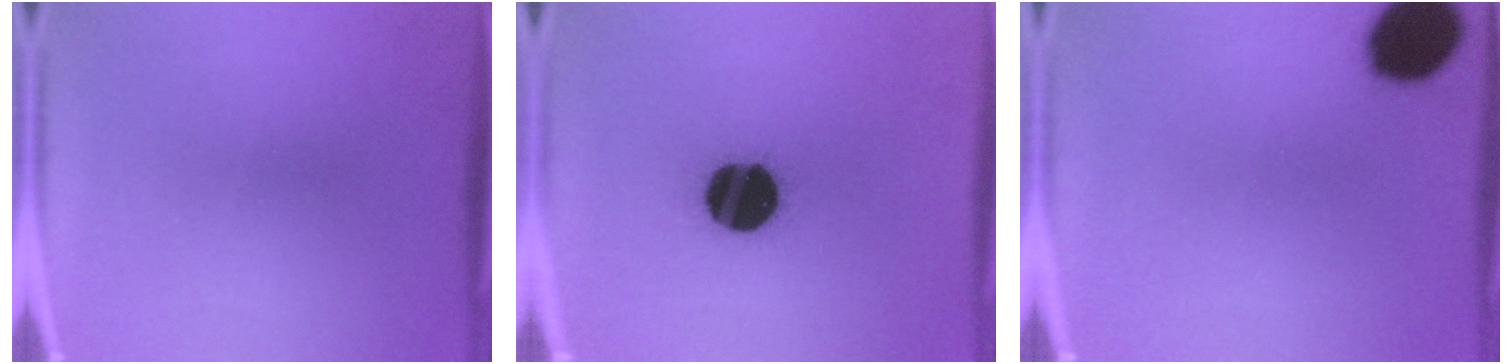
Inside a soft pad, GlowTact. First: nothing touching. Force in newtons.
{"total": 19.7}
{"total": 14.3}